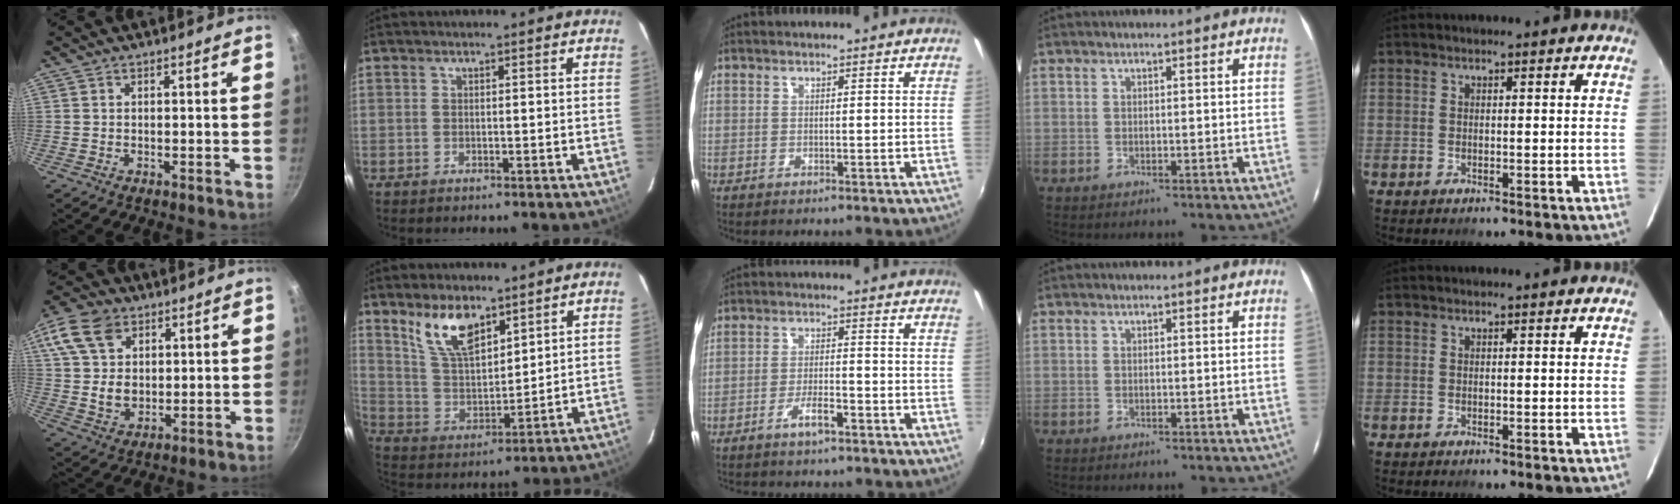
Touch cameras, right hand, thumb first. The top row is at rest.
{"thumb": {"total": 16.3, "force": [6.6, 11.8, 9.2], "torque": [-0.184, 0.002, 0.123]}, "index": {"total": 10.7, "force": [7.1, 4.5, 6.6], "torque": [-0.125, 0.007, 0.147]}, "middle": {"total": 3.9, "force": [-2.9, 0.8, 2.5], "torque": [-0.060, 0.001, -0.052]}}